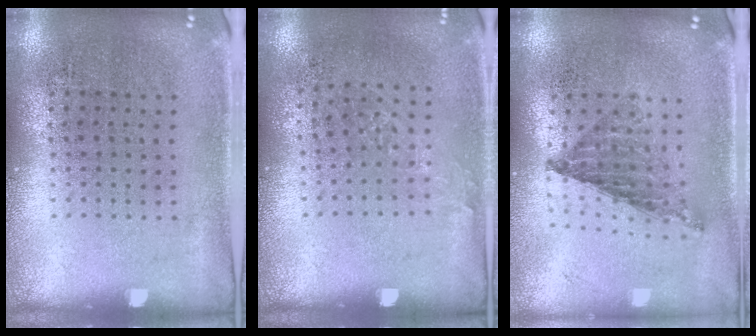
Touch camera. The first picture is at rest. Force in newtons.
{"total": 0.8, "press": 0.7, "slide": 0.4}
{"total": 0.8, "press": 0.8, "slide": 0.1}